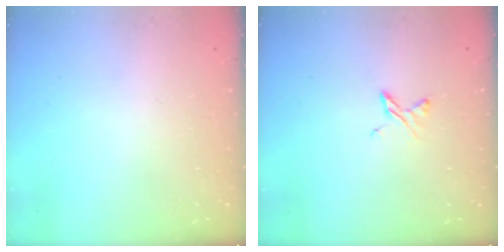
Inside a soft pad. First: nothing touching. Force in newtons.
{"total": 4.2, "press": 4.2, "slide": 0.6}